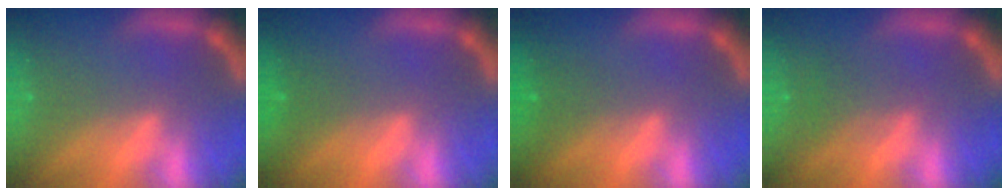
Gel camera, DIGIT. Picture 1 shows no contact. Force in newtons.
{"total": 1.0}
{"total": 1.5}
{"total": 2.0}